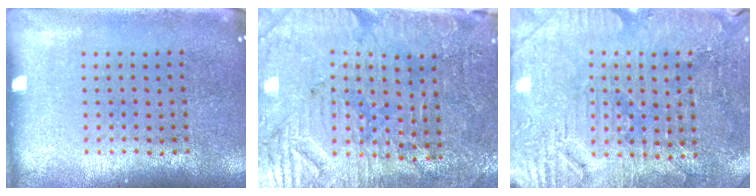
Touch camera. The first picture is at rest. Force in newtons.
{"total": 3.7, "press": 3.3, "slide": 1.6}
{"total": 3.3, "press": 3.2, "slide": 0.3}